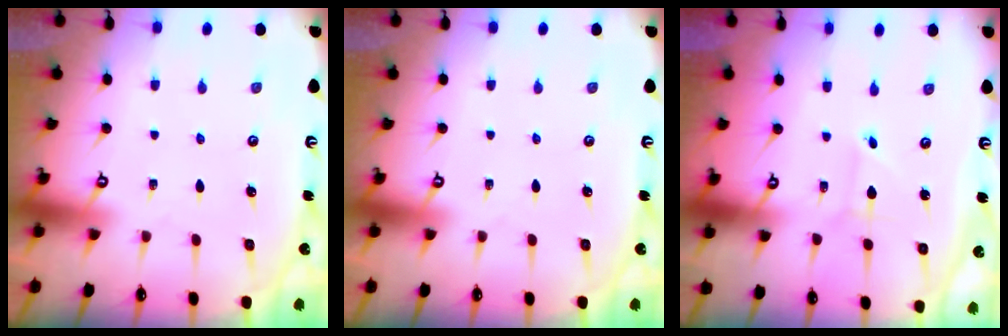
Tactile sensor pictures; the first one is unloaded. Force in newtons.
{"total": 0.0}
{"total": 0.8, "press": 0.8, "slide": 0.0}